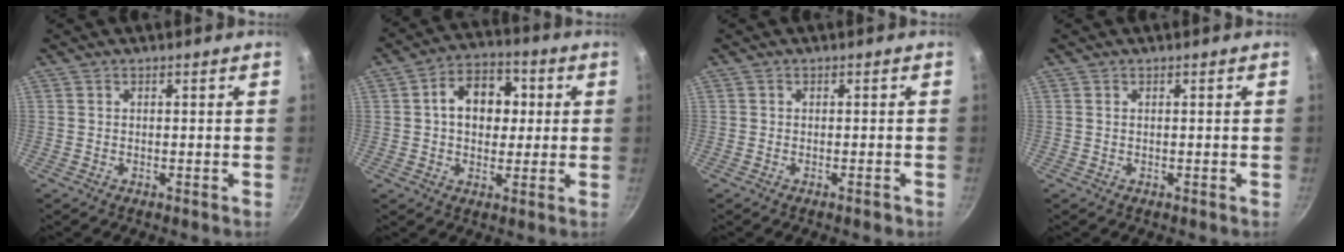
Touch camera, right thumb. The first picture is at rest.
{"total": 11.1, "force": [1.6, 8.1, 7.4], "torque": [-0.072, 0.015, 0.012]}
{"total": 1.1, "force": [-0.7, 0.4, 0.7], "torque": [-0.009, 0.009, -0.010]}
{"total": 0.0}